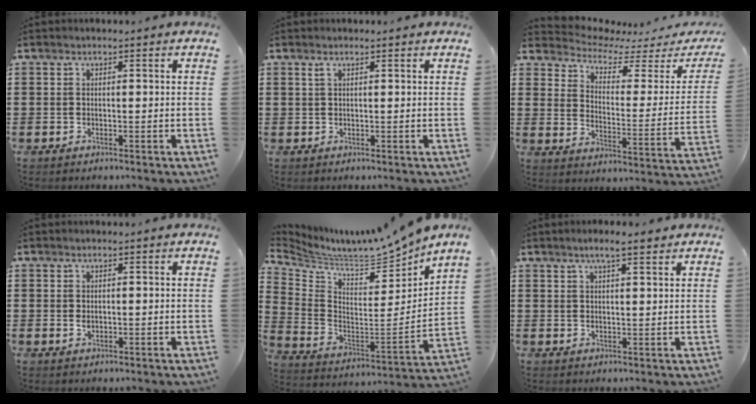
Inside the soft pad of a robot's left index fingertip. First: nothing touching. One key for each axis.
{"total": 1.0, "fx": 0.6, "fy": 0.3, "fz": 0.7, "tx": -0.016, "ty": 0.002, "tz": 0.010}
{"total": 3.8, "fx": 3.4, "fy": 1.2, "fz": 1.2, "tx": -0.047, "ty": -0.026, "tz": 0.051}
{"total": 0.8, "fx": 0.2, "fy": 0.5, "fz": 0.6, "tx": -0.012, "ty": 0.003, "tz": 0.003}
{"total": 6.7, "fx": 6.6, "fy": -0.1, "fz": 1.2, "tx": -0.050, "ty": -0.075, "tz": 0.098}
{"total": 3.5, "fx": 2.7, "fy": 0.4, "fz": 2.2, "tx": -0.047, "ty": 0.004, "tz": 0.047}